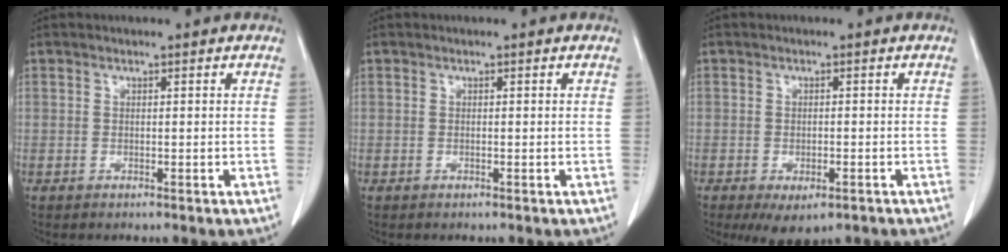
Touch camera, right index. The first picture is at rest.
{"total": 0.0}
{"total": 5.3, "force": [-3.1, 2.4, 3.5], "torque": [-0.053, -0.009, -0.039]}